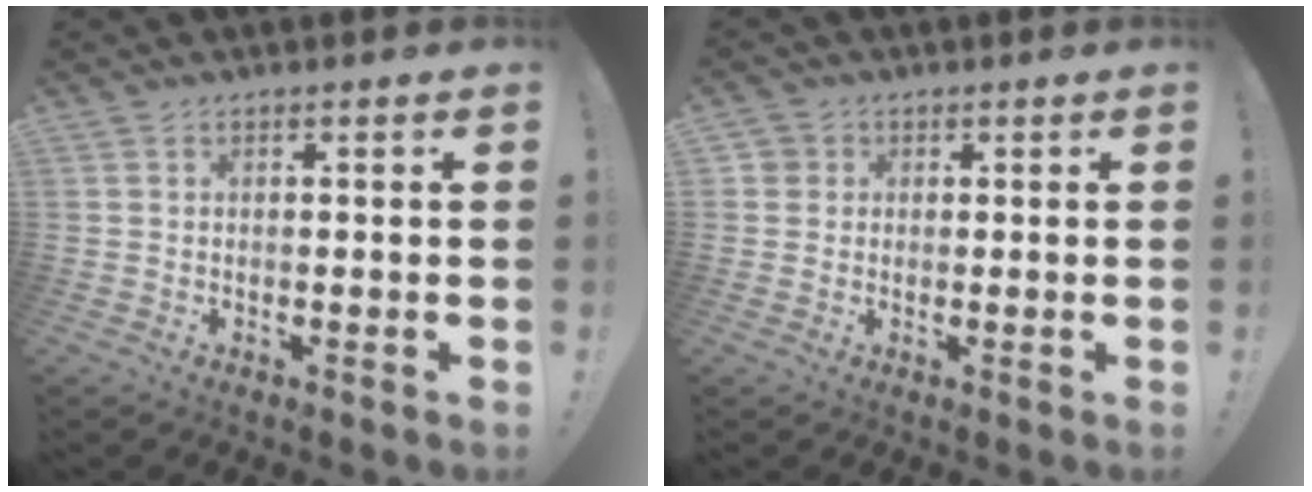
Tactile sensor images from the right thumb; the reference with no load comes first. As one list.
[{"total": 2.4, "force": [0.4, 2.3, 0.6], "torque": [-0.008, 0.002, 0.008]}]